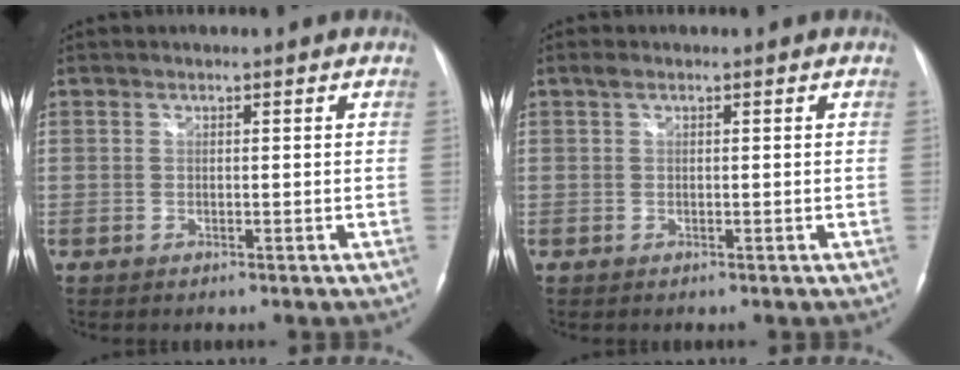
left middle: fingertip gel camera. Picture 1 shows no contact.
{"total": 0.8, "force": [0.5, 0.3, 0.5], "torque": [-0.012, 0.014, 0.010]}